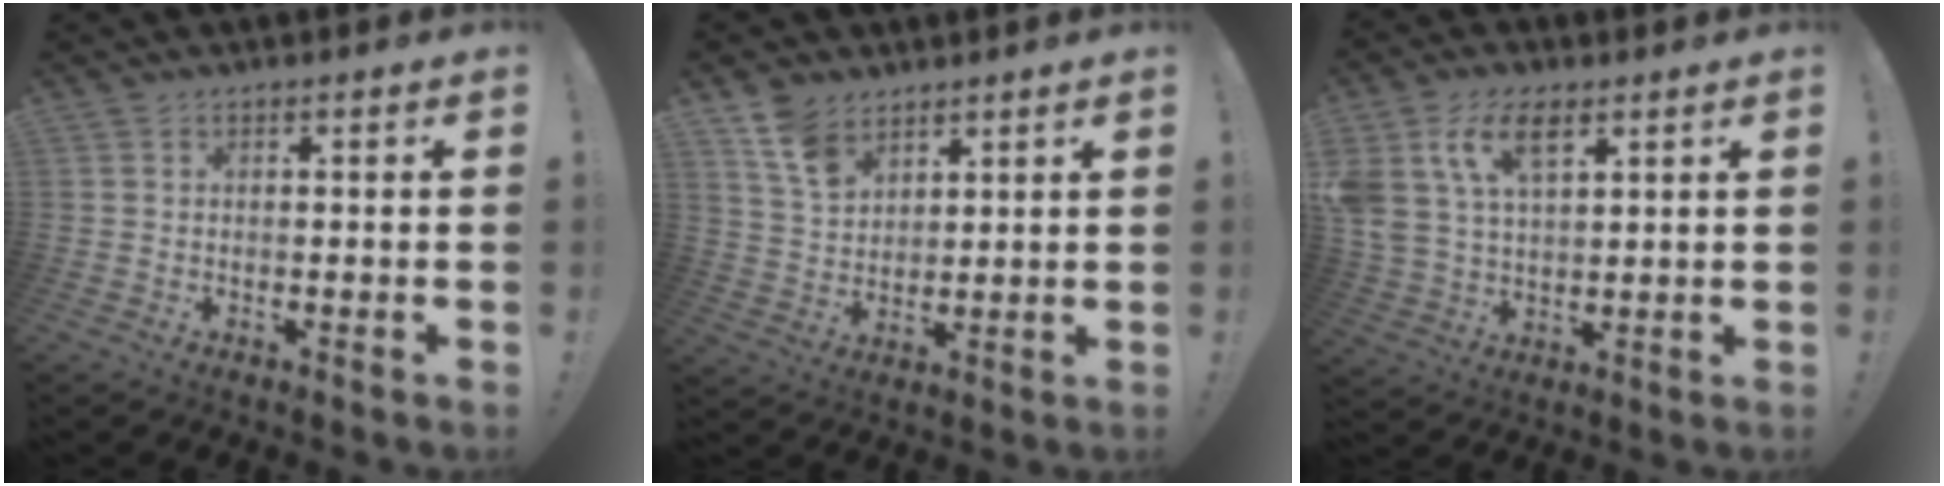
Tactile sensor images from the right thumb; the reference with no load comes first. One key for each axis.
{"total": 9.3, "fx": 6.5, "fy": 5.5, "fz": 3.9, "tx": -0.069, "ty": -0.033, "tz": 0.127}
{"total": 12.3, "fx": 6.4, "fy": 6.9, "fz": 8.0, "tx": -0.157, "ty": -0.017, "tz": 0.118}